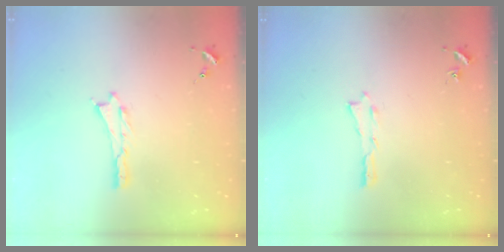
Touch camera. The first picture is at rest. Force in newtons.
{"total": 0.0}